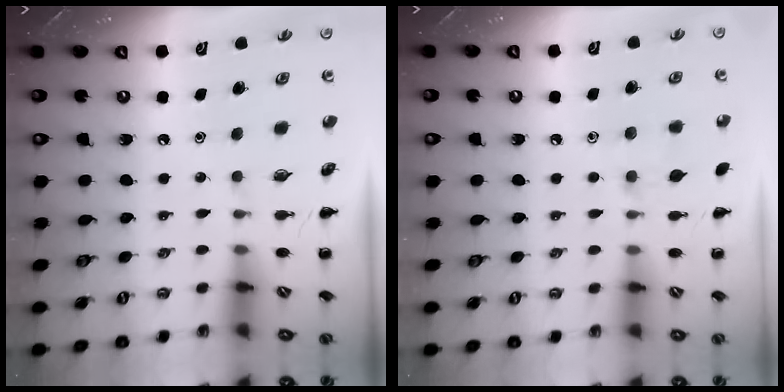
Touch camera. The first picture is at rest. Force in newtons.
{"total": 4.7, "press": 4.4, "slide": 1.7}